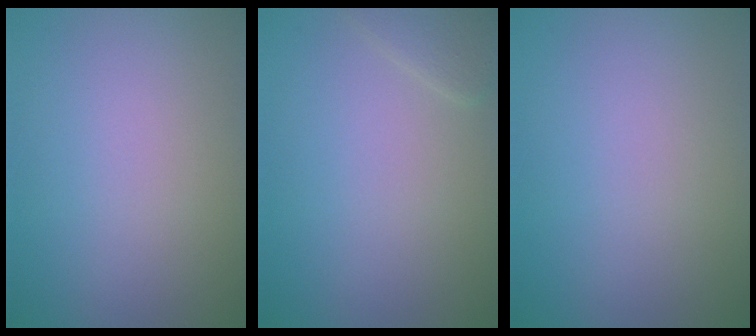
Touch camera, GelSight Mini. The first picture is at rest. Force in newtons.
{"total": 1.4, "press": 1.4, "slide": 0.1}
{"total": 0.0}